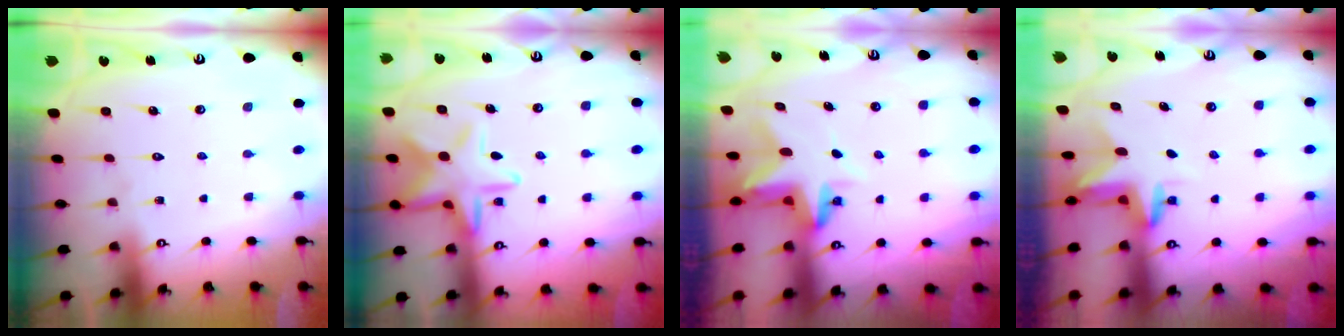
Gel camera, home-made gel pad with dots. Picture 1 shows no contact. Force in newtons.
{"total": 13.3, "press": 13.2, "slide": 0.9}
{"total": 4.6, "press": 4.6, "slide": 0.2}
{"total": 3.1, "press": 3.1, "slide": 0.4}